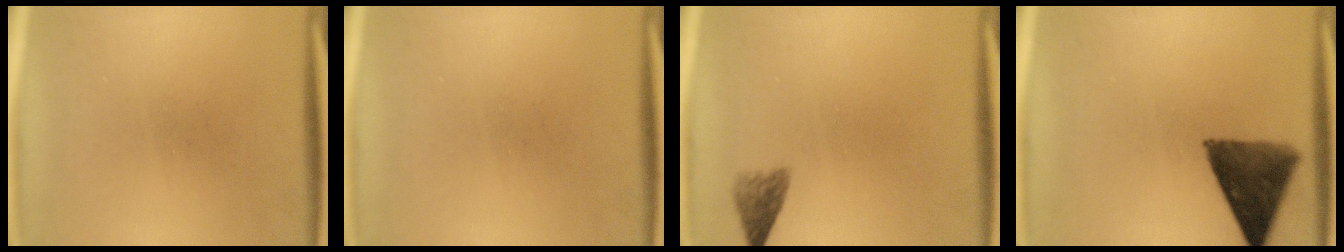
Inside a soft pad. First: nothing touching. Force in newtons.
{"total": 0.0}
{"total": 2.3}
{"total": 10.5}